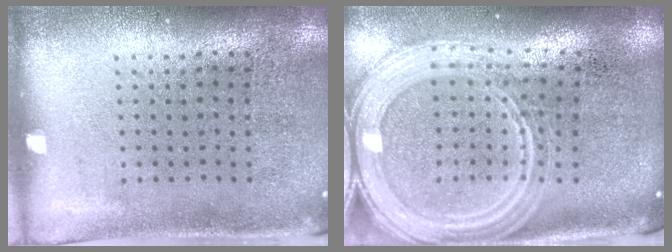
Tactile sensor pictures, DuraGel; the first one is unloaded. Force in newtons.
{"total": 3.1, "press": 2.6, "slide": 1.8}